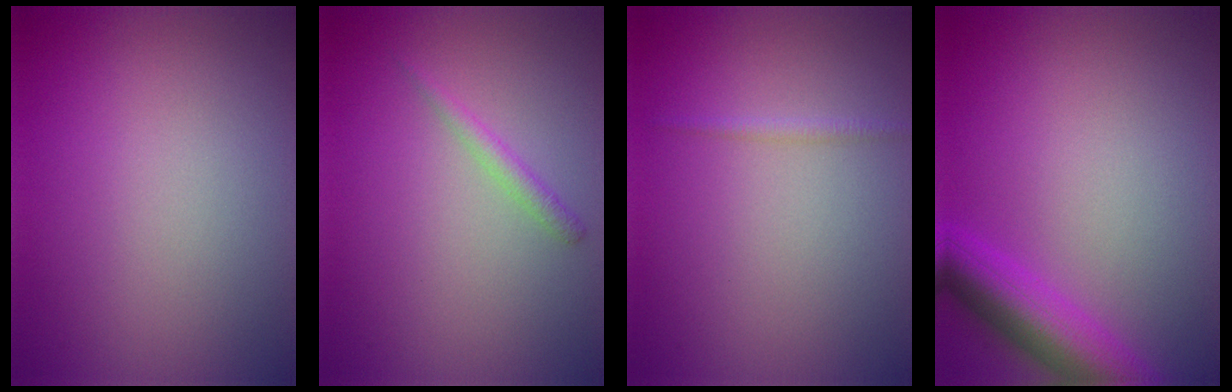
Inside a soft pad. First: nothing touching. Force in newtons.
{"total": 1.2, "press": 1.2, "slide": 0.1}
{"total": 0.8, "press": 0.8, "slide": 0.1}
{"total": 5.5, "press": 5.5, "slide": 0.3}